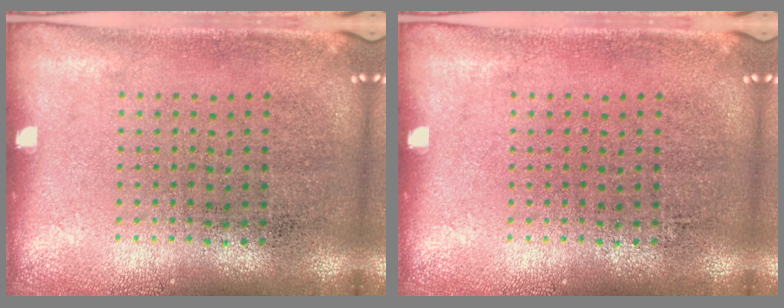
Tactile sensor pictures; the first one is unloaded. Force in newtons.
{"total": 0.0}